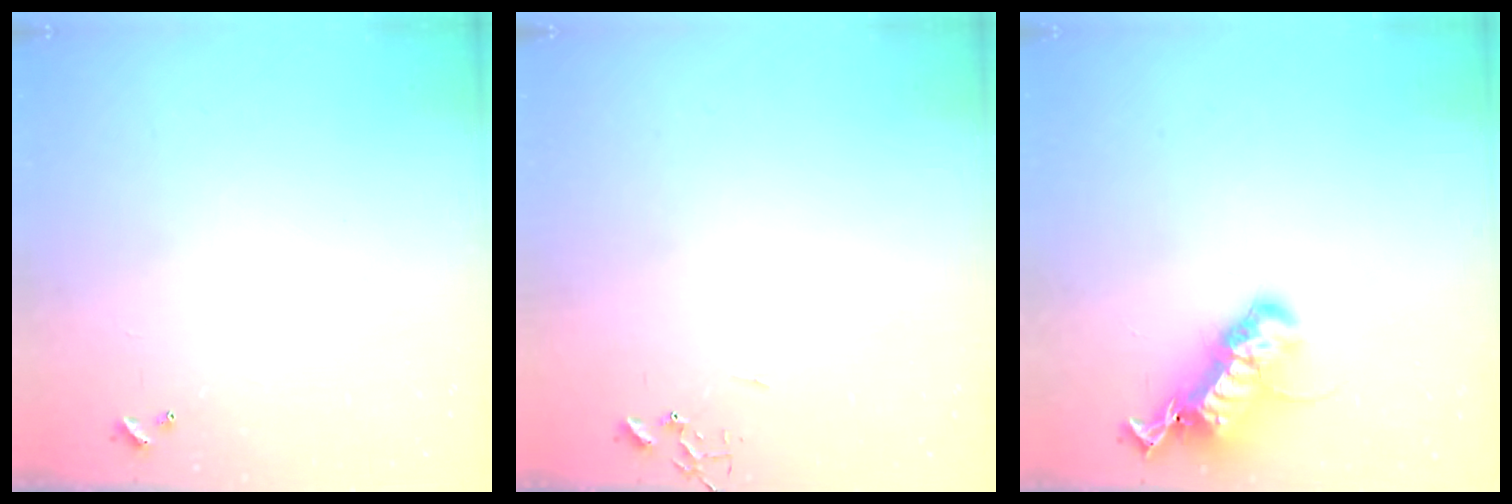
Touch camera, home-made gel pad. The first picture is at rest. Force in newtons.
{"total": 0.0}
{"total": 19.9, "press": 19.9, "slide": 0.3}